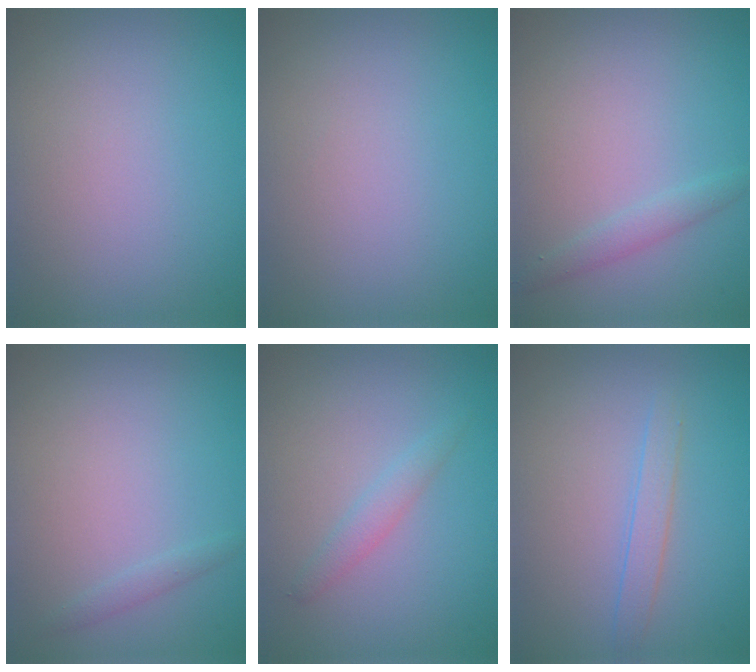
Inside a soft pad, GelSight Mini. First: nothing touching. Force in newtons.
{"total": 0.0}
{"total": 1.3, "press": 1.3, "slide": 0.1}
{"total": 0.8, "press": 0.8, "slide": 0.1}
{"total": 1.5, "press": 1.5, "slide": 0.1}
{"total": 1.5, "press": 1.5, "slide": 0.0}